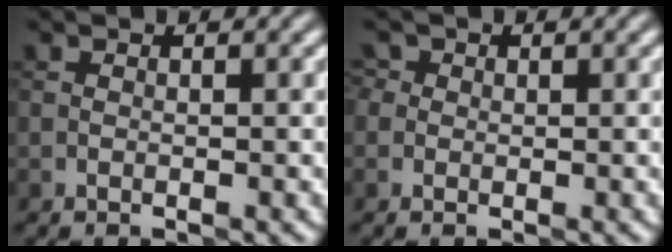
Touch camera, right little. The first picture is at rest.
{"total": 2.1, "force": [1.1, 1.7, 0.7], "torque": [0.007, 0.015, -0.012]}